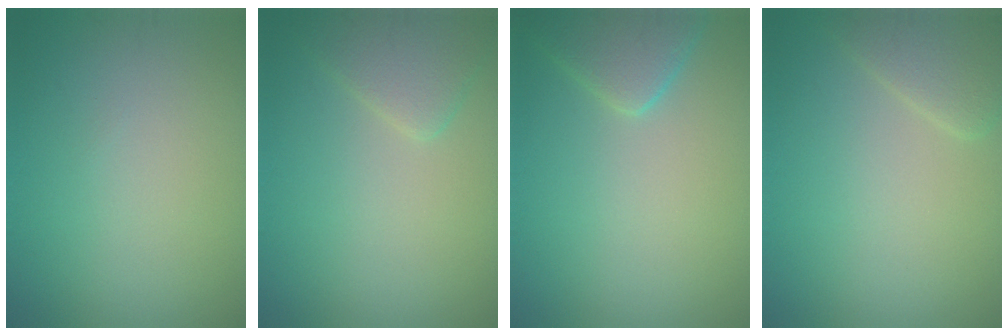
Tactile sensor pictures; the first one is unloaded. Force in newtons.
{"total": 2.5, "press": 2.5, "slide": 0.2}
{"total": 3.2, "press": 3.2, "slide": 0.2}
{"total": 2.4, "press": 2.4, "slide": 0.2}